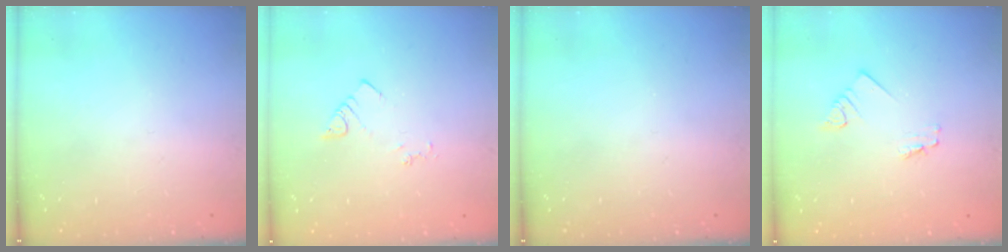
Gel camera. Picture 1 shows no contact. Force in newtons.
{"total": 3.0, "press": 3.0, "slide": 0.4}
{"total": 0.0}
{"total": 1.6, "press": 1.6, "slide": 0.1}